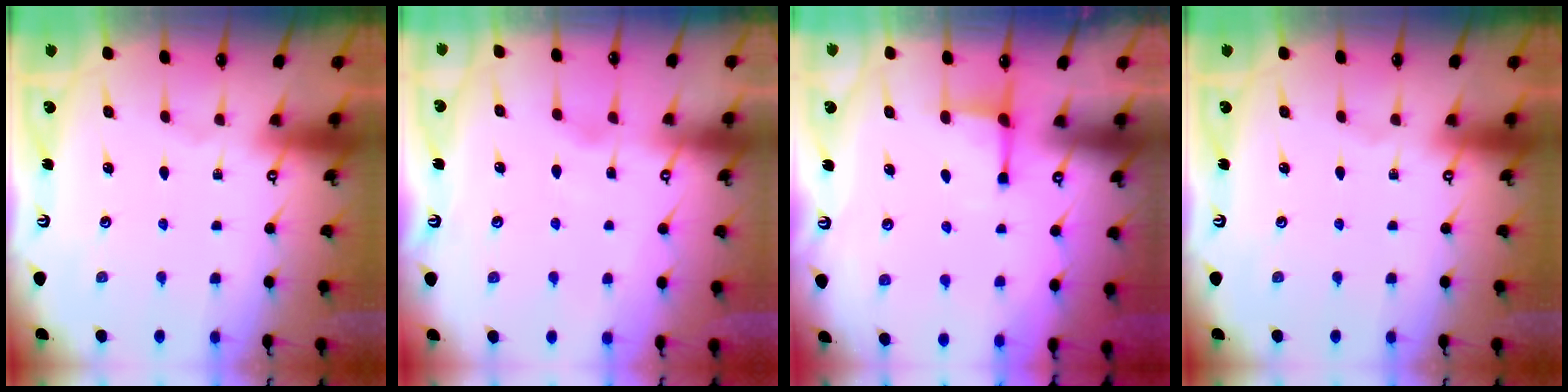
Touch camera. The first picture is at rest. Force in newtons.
{"total": 3.0, "press": 2.9, "slide": 0.4}
{"total": 2.2, "press": 2.1, "slide": 0.7}
{"total": 0.0}